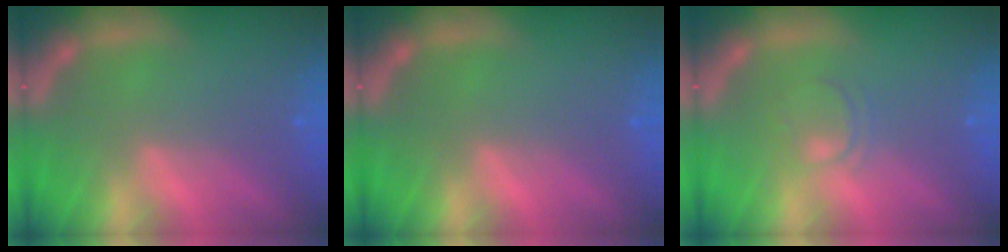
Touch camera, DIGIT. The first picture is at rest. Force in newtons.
{"total": 0.0}
{"total": 2.0}